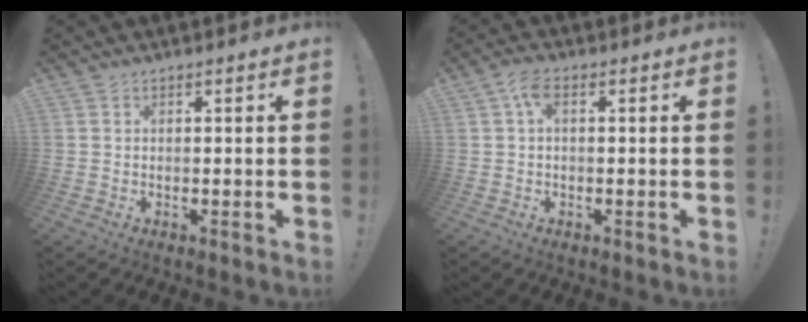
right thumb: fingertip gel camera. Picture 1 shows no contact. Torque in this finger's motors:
{"motor_torque": [0.05, 0.02, 0.51, 0.01, 0.14]}